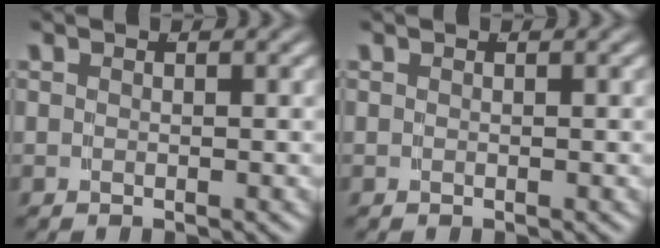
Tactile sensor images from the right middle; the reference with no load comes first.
{"total": 0.0}